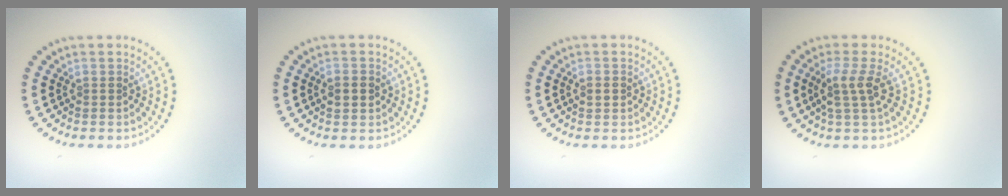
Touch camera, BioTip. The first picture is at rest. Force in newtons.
{"total": 2.1, "press": 2.1, "slide": 0.0}
{"total": 1.4, "press": 1.4, "slide": 0.1}
{"total": 2.6, "press": 2.0, "slide": 1.7}